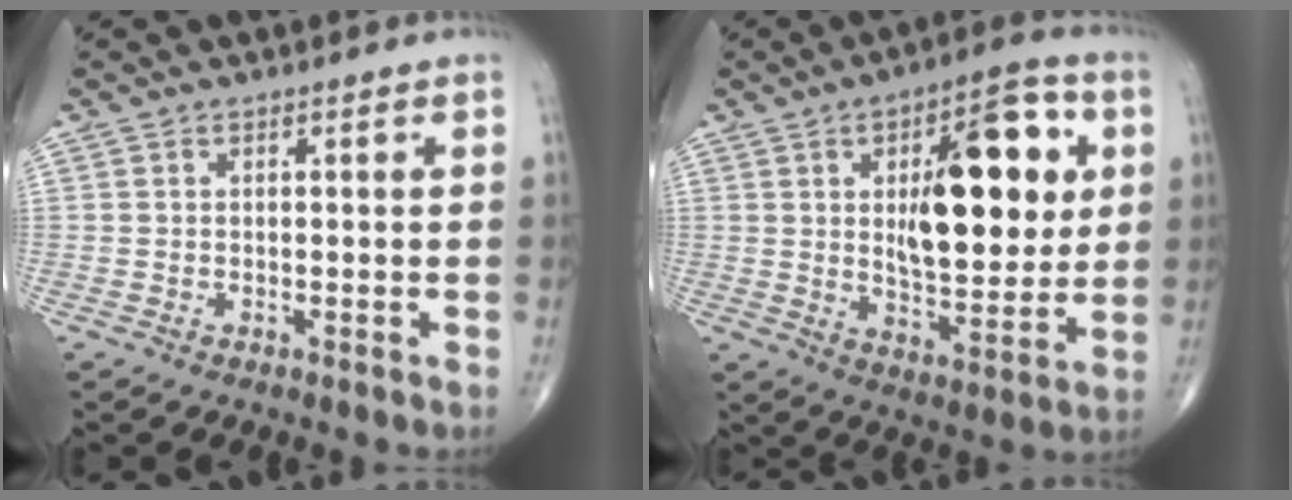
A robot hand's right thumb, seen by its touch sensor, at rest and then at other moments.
{"total": 20.7, "force": [4.5, 9.1, 18.0], "torque": [-0.215, -0.012, 0.067]}